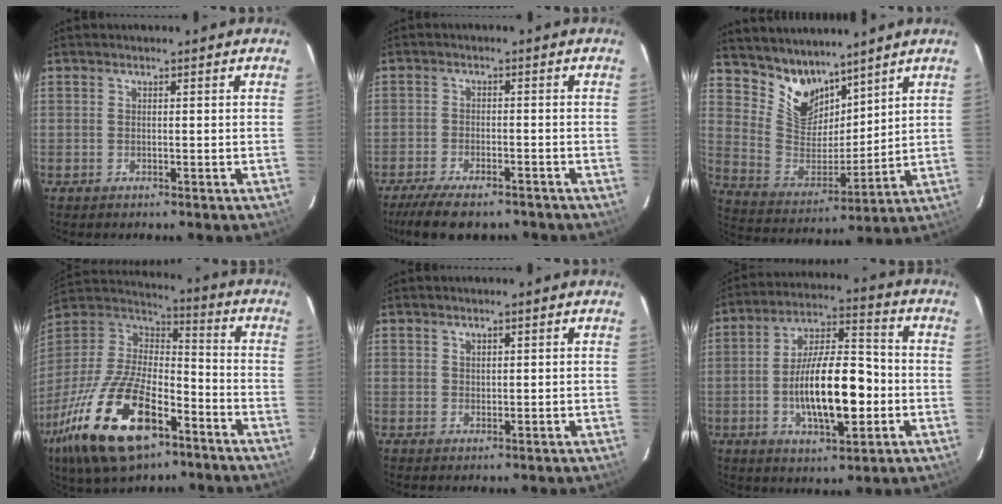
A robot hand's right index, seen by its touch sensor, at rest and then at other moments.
{"total": 11.7, "force": [-9.4, 3.7, 5.9], "torque": [-0.133, -0.022, -0.154]}
{"total": 11.4, "force": [9.1, 6.0, 3.4], "torque": [-0.069, -0.002, 0.185]}
{"total": 26.5, "force": [-14.2, 11.9, 19.0], "torque": [-0.396, -0.039, -0.248]}
{"total": 1.1, "force": [0.8, 0.7, 0.3], "torque": [-0.003, 0.003, 0.015]}
{"total": 16.1, "force": [-3.1, 6.0, 14.7], "torque": [-0.265, 0.008, -0.050]}